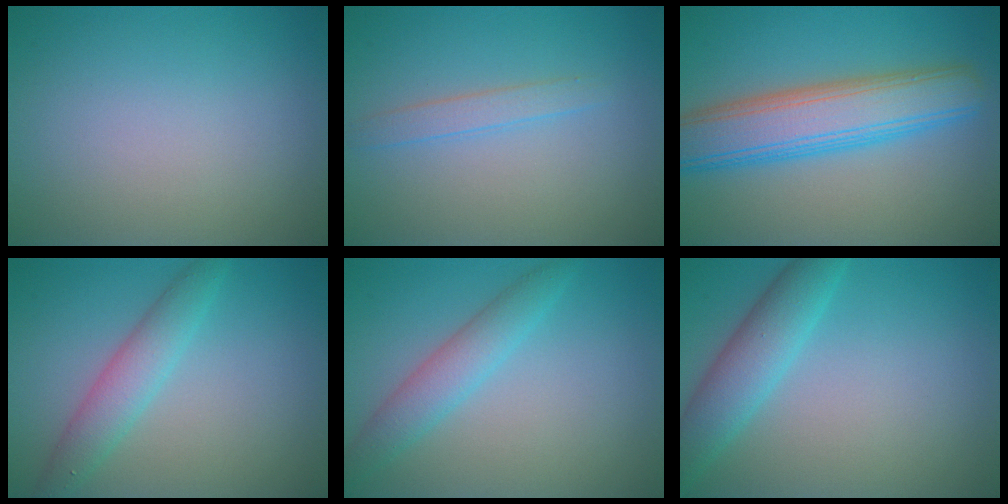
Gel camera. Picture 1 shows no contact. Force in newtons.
{"total": 1.5, "press": 1.5, "slide": 0.0}
{"total": 7.6, "press": 7.6, "slide": 0.2}
{"total": 3.0, "press": 3.0, "slide": 0.1}
{"total": 3.1, "press": 3.1, "slide": 0.1}
{"total": 4.3, "press": 4.3, "slide": 0.3}